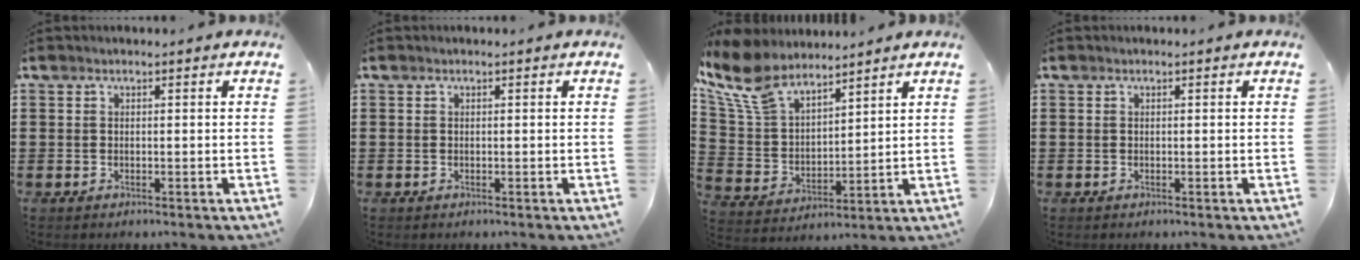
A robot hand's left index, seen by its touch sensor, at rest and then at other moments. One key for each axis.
{"total": 0.0}
{"total": 10.5, "fx": 8.6, "fy": 3.9, "fz": 4.5, "tx": -0.122, "ty": -0.028, "tz": 0.166}
{"total": 0.0}